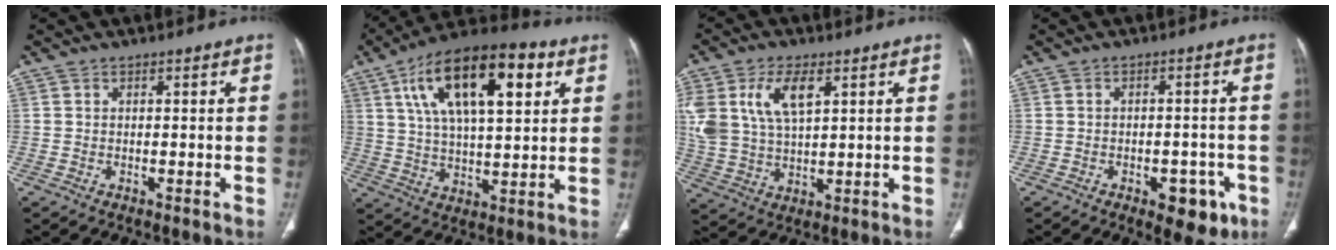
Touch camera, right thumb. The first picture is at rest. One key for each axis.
{"total": 21.6, "fx": 8.3, "fy": 9.1, "fz": 17.7, "tx": -0.283, "ty": -0.001, "tz": 0.136}
{"total": 13.0, "fx": 5.0, "fy": 6.8, "fz": 9.9, "tx": -0.207, "ty": -0.005, "tz": 0.105}
{"total": 7.6, "fx": -3.7, "fy": 4.1, "fz": 5.3, "tx": -0.038, "ty": 0.017, "tz": -0.039}